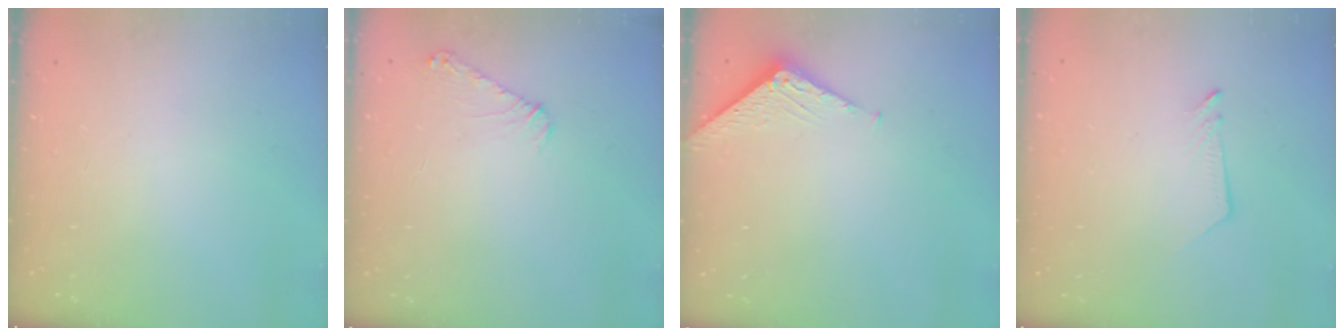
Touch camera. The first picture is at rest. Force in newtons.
{"total": 6.4, "press": 6.4, "slide": 0.7}
{"total": 3.5, "press": 3.5, "slide": 0.3}
{"total": 2.6, "press": 2.6, "slide": 0.3}